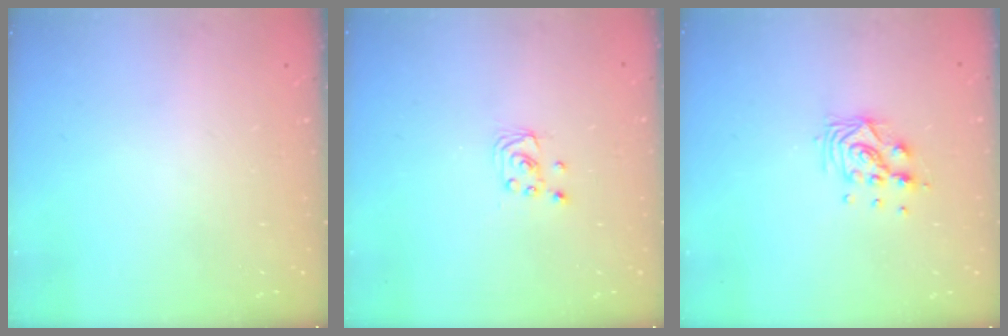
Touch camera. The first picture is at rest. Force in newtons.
{"total": 1.9, "press": 1.9, "slide": 0.1}
{"total": 8.8, "press": 8.7, "slide": 0.9}